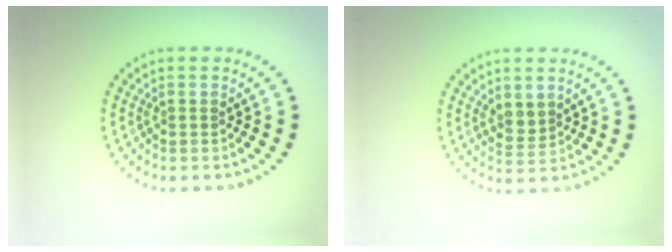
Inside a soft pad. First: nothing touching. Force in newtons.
{"total": 1.6, "press": 1.4, "slide": 0.8}